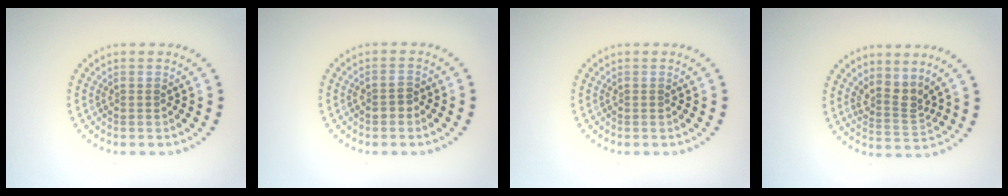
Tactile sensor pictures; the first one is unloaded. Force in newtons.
{"total": 1.4, "press": 1.3, "slide": 0.5}
{"total": 0.0}
{"total": 2.6, "press": 1.7, "slide": 2.0}